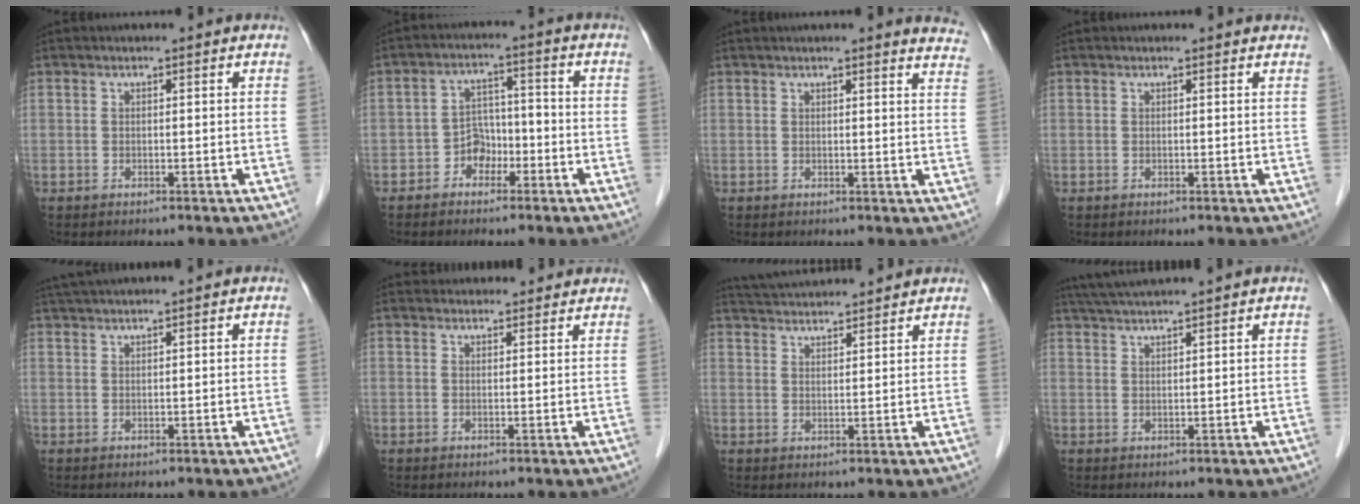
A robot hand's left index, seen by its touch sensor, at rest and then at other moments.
{"total": 4.4, "force": [-2.4, 3.1, 2.1], "torque": [-0.031, 0.016, -0.044]}
{"total": 9.4, "force": [8.8, 0.7, 3.2], "torque": [-0.017, -0.023, 0.068]}
{"total": 1.4, "force": [1.3, 0.2, 0.2], "torque": [-0.012, 0.005, 0.010]}
{"total": 4.7, "force": [4.2, -0.8, 2.1], "torque": [-0.031, 0.034, 0.076]}
{"total": 5.5, "force": [5.2, 1.8, 0.3], "torque": [0.005, 0.023, 0.058]}
{"total": 9.6, "force": [9.3, 0.1, 2.5], "torque": [-0.051, 0.033, 0.142]}
{"total": 6.7, "force": [5.9, -1.3, 2.9], "torque": [-0.050, 0.028, 0.098]}